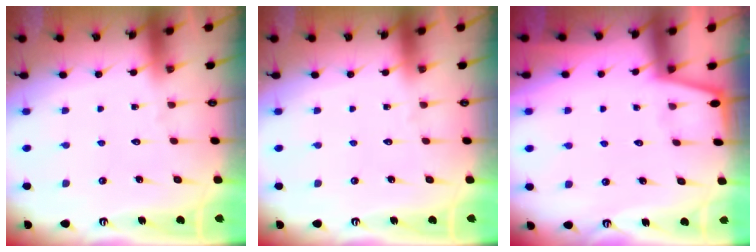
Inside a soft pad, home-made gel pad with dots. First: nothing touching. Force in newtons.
{"total": 0.0}
{"total": 1.1, "press": 1.1, "slide": 0.1}